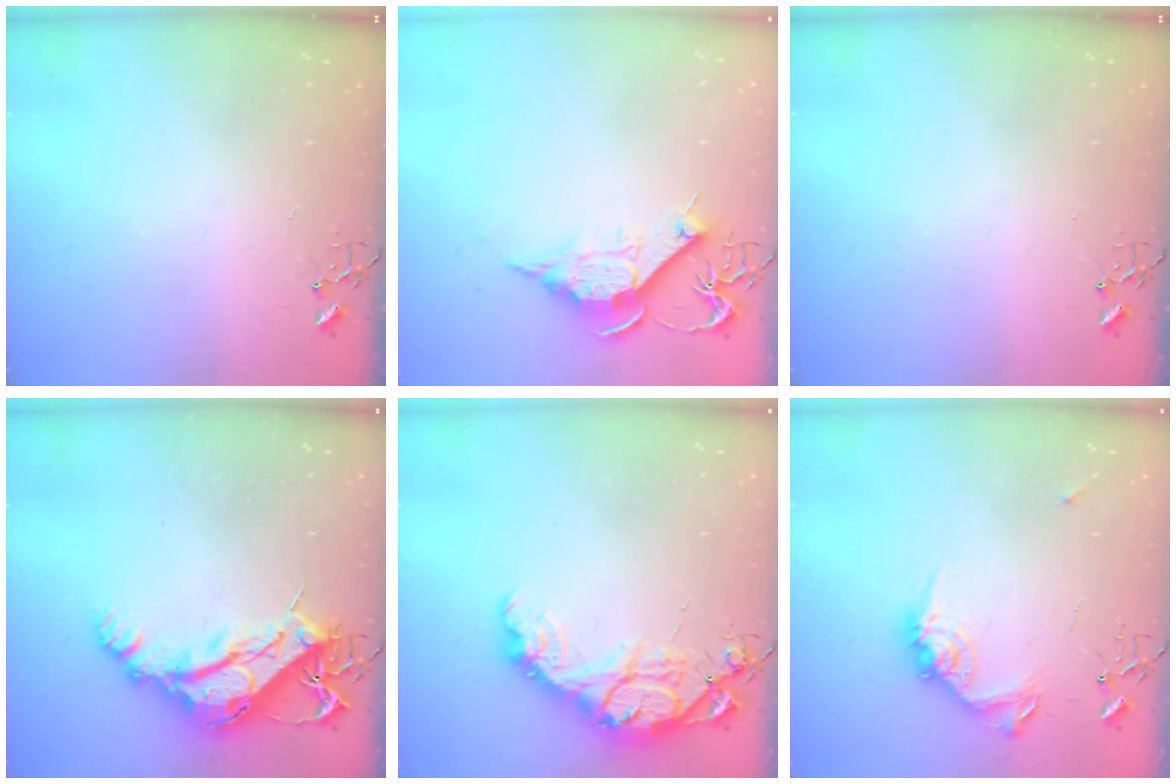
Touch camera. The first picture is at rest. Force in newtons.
{"total": 11.2, "press": 11.2, "slide": 0.2}
{"total": 0.0}
{"total": 16.0, "press": 15.9, "slide": 1.8}
{"total": 14.8, "press": 14.8, "slide": 1.2}
{"total": 13.3, "press": 13.3, "slide": 0.1}